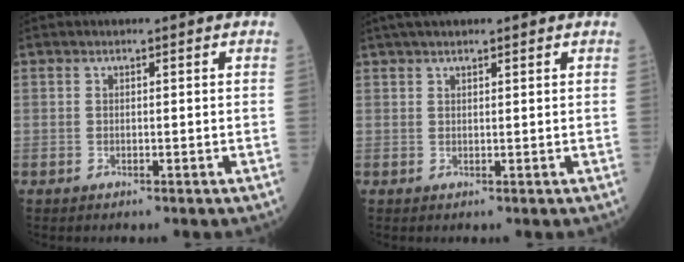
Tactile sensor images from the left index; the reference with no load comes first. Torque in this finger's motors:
{"motor_torque": [0.40, -0.43, 0.05, 0.02]}